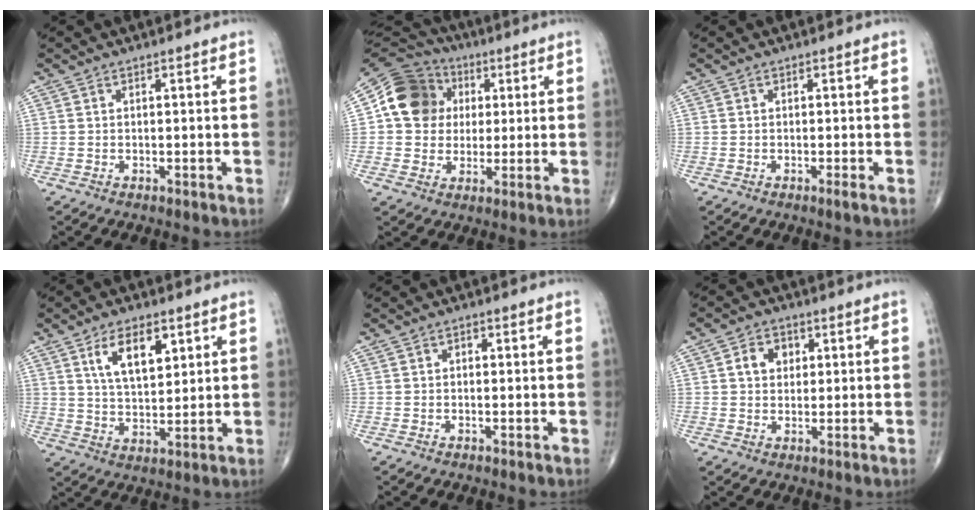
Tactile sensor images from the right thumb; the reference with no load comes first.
{"total": 13.6, "force": [2.4, 11.9, 6.2], "torque": [-0.093, 0.013, 0.033]}
{"total": 0.7, "force": [-0.4, -0.1, 0.6], "torque": [-0.014, -0.002, -0.008]}
{"total": 9.6, "force": [4.3, 4.7, 7.2], "torque": [-0.107, -0.022, 0.082]}
{"total": 0.9, "force": [0.1, 0.7, 0.5], "torque": [-0.001, 0.002, -0.001]}
{"total": 4.8, "force": [1.2, 3.8, 2.7], "torque": [-0.022, 0.003, 0.015]}